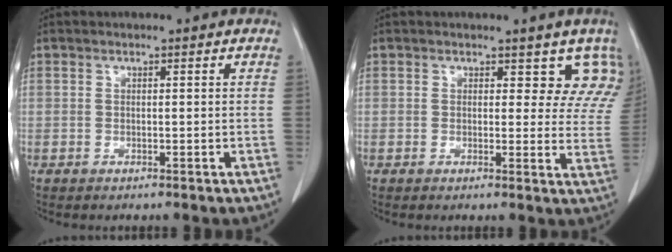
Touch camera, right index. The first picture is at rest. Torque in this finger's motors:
{"motor_torque": [0.09, 0.12, 0.07, 0.00]}